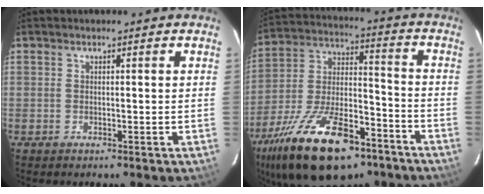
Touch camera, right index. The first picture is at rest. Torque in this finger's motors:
{"motor_torque": [1.22, -0.92, 1.06, 0.21]}